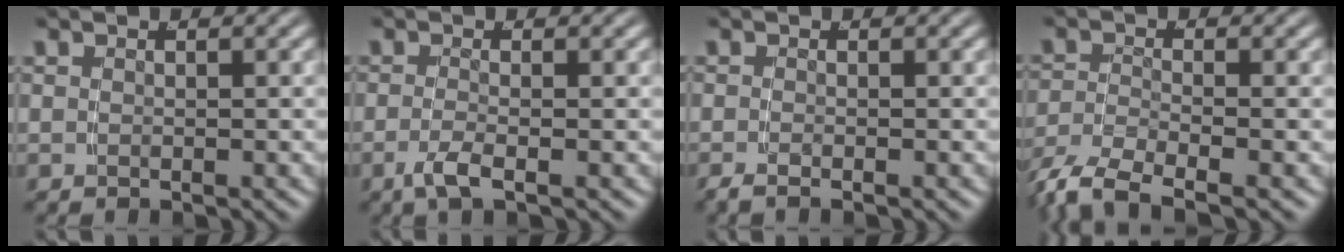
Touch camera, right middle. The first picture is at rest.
{"total": 2.1, "force": [-1.4, -0.1, 1.5], "torque": [-0.038, -0.010, -0.021]}
{"total": 1.1, "force": [-1.0, -0.1, 0.4], "torque": [-0.013, -0.007, -0.014]}
{"total": 6.4, "force": [-4.8, 2.7, 3.3], "torque": [-0.077, -0.028, -0.065]}